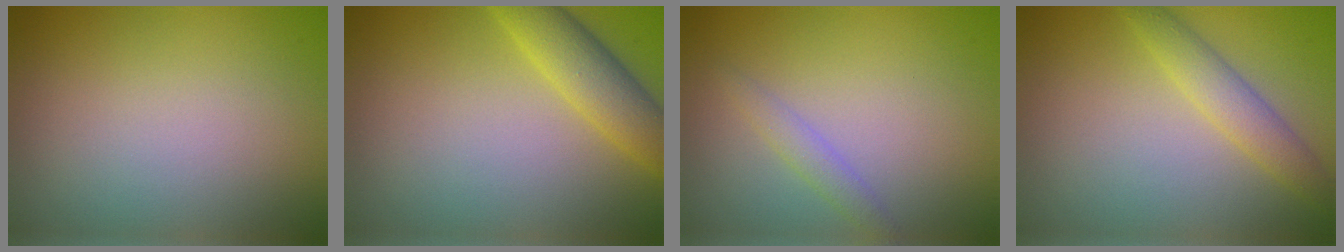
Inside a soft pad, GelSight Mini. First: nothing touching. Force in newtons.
{"total": 4.0, "press": 4.0, "slide": 0.2}
{"total": 1.4, "press": 1.4, "slide": 0.1}
{"total": 2.6, "press": 2.6, "slide": 0.0}